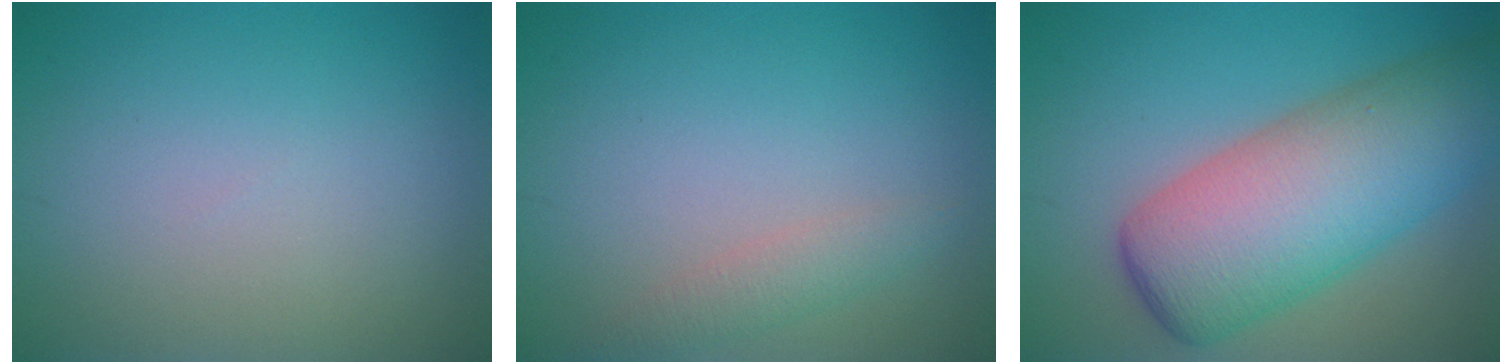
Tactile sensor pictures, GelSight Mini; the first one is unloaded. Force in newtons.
{"total": 1.7, "press": 1.7, "slide": 0.1}
{"total": 10.3, "press": 10.3, "slide": 0.4}